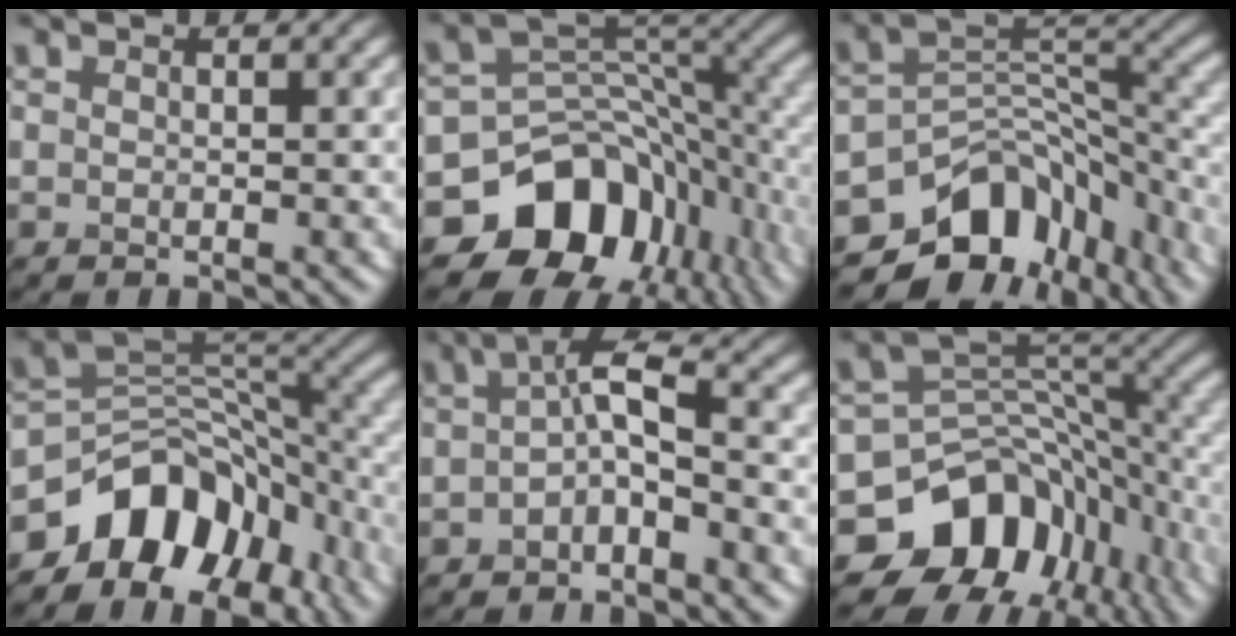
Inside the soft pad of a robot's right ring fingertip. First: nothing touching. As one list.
[{"total": 13.2, "force": [-6.6, 9.6, 6.2], "torque": [-0.108, -0.007, -0.110]}, {"total": 11.5, "force": [-7.6, 7.0, 5.1], "torque": [-0.084, -0.004, -0.119]}, {"total": 10.1, "force": [-6.0, 6.5, 4.8], "torque": [-0.060, 0.008, -0.114]}, {"total": 3.5, "force": [-0.8, 1.1, 3.2], "torque": [-0.058, 0.013, -0.023]}, {"total": 12.5, "force": [-6.1, 9.2, 5.8], "torque": [-0.107, -0.003, -0.104]}]